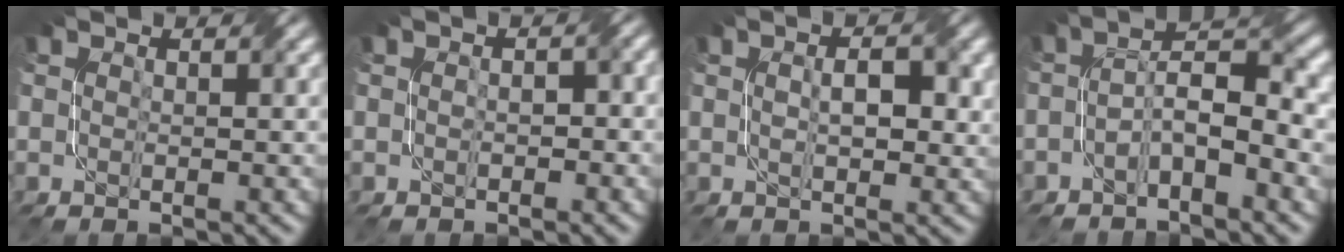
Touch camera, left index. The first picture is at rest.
{"total": 1.4, "force": [-0.3, 0.7, 1.1], "torque": [-0.019, 0.001, -0.004]}
{"total": 3.0, "force": [0.6, 1.4, 2.6], "torque": [-0.040, -0.004, 0.012]}
{"total": 4.1, "force": [-1.7, 1.2, 3.5], "torque": [-0.064, 0.017, -0.035]}